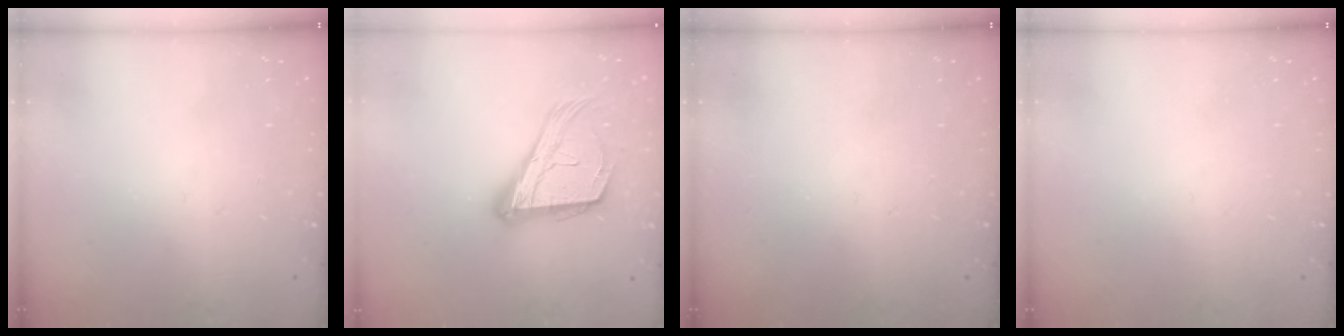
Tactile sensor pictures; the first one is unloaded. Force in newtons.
{"total": 19.8, "press": 19.7, "slide": 2.6}
{"total": 0.0}
{"total": 0.0}